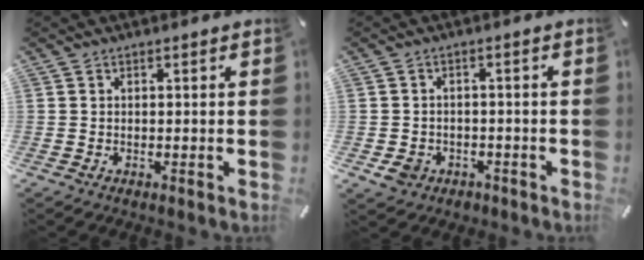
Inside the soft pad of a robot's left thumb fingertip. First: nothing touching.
{"total": 4.7, "force": [-2.2, 3.8, 1.8], "torque": [-0.041, 0.006, -0.040]}